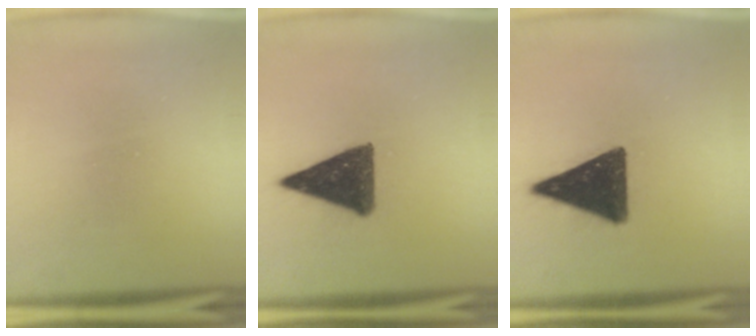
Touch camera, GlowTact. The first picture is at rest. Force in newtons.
{"total": 11.5}
{"total": 14.2}